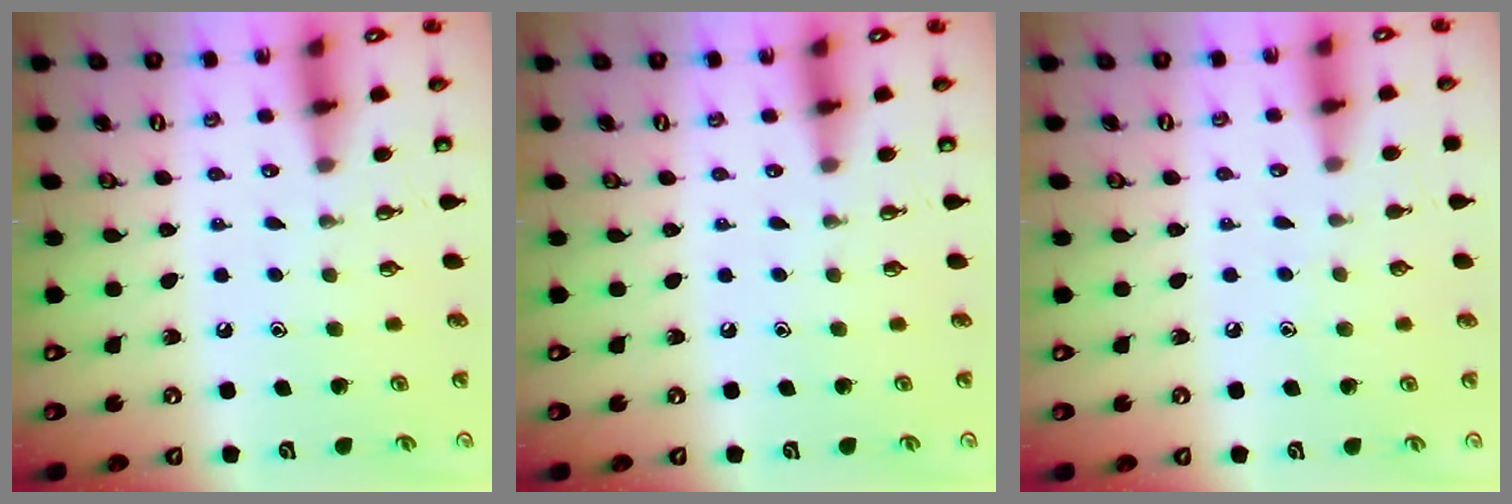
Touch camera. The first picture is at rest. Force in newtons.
{"total": 0.0}
{"total": 3.2, "press": 3.1, "slide": 0.4}